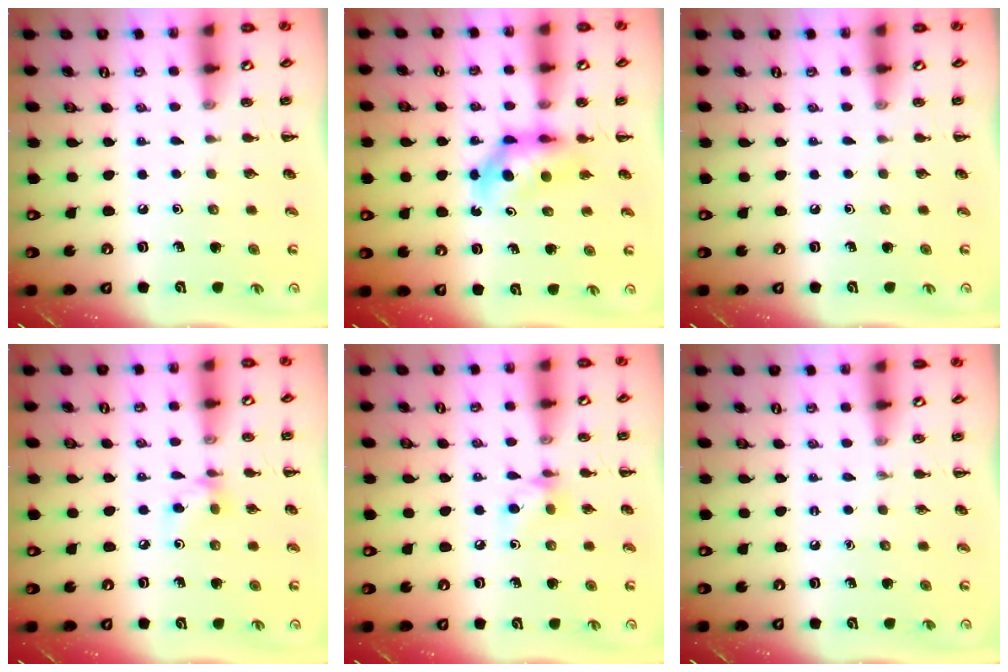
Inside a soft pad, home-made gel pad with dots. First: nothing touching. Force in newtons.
{"total": 6.4, "press": 6.3, "slide": 1.1}
{"total": 0.0}
{"total": 6.0, "press": 6.0, "slide": 0.9}
{"total": 6.0, "press": 5.9, "slide": 0.8}
{"total": 0.0}